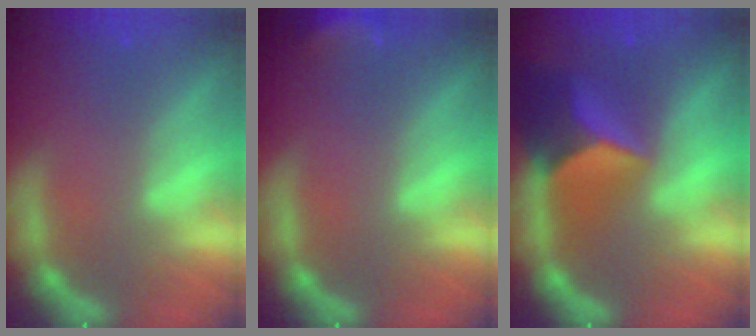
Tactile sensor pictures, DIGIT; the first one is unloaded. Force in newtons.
{"total": 3.9}
{"total": 8.4}